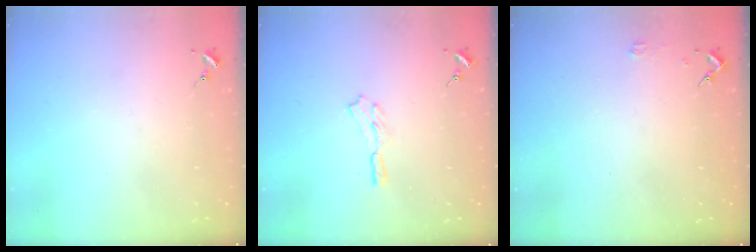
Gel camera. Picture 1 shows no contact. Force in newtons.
{"total": 3.7, "press": 3.7, "slide": 0.3}
{"total": 2.0, "press": 2.0, "slide": 0.2}